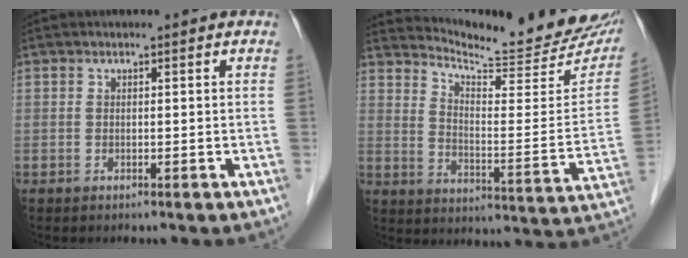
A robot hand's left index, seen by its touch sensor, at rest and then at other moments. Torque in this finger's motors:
{"motor_torque": [-0.93, -1.07, 0.08, 0.02]}